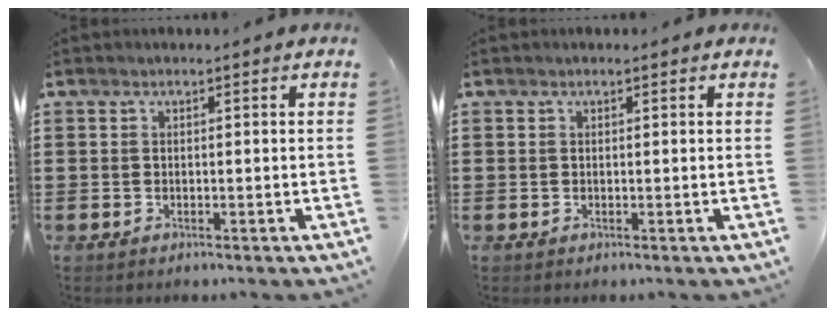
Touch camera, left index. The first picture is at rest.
{"total": 0.0}